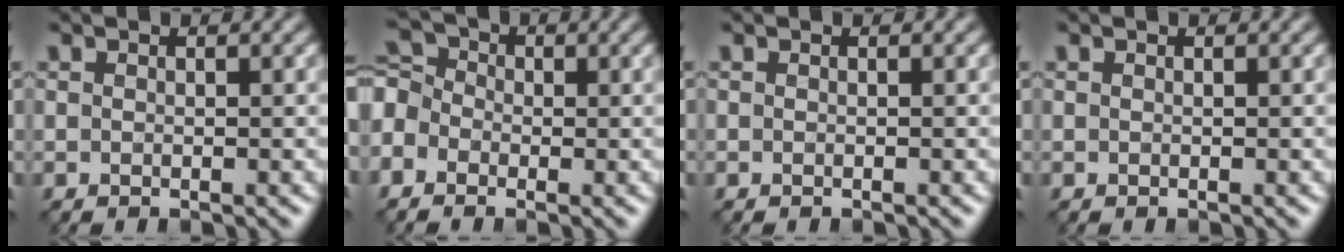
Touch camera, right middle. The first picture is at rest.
{"total": 4.6, "force": [-1.6, 3.6, 2.3], "torque": [-0.063, 0.011, -0.037]}
{"total": 0.0}
{"total": 0.0}